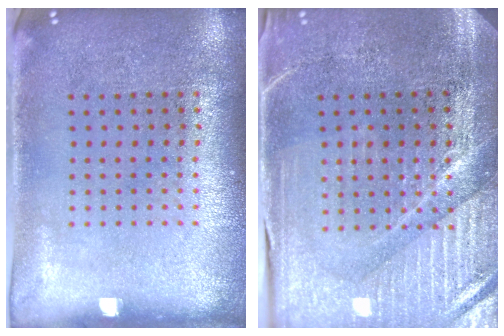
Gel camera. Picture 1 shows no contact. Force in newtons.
{"total": 4.0, "press": 3.9, "slide": 1.0}